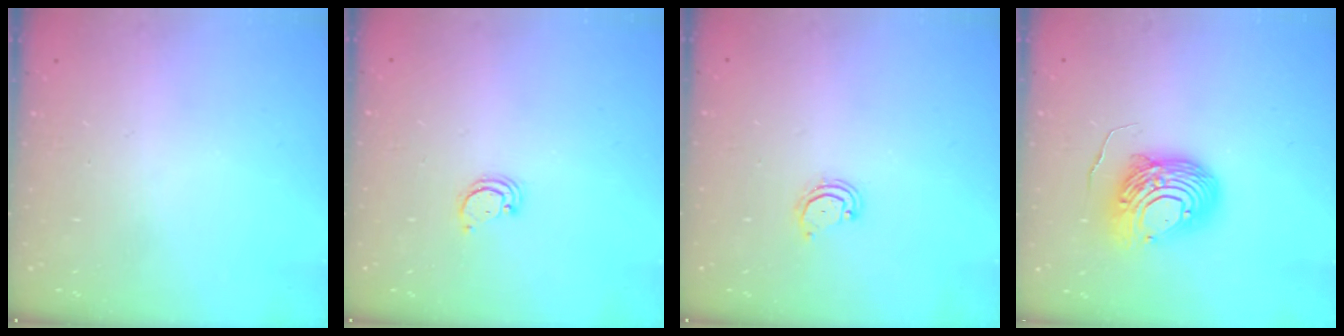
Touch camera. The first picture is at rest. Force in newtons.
{"total": 2.1, "press": 2.1, "slide": 0.2}
{"total": 2.8, "press": 2.8, "slide": 0.2}
{"total": 12.7, "press": 12.6, "slide": 1.6}